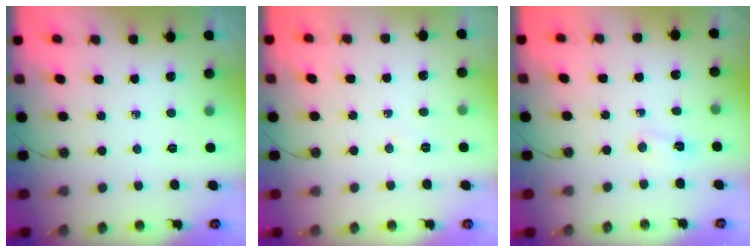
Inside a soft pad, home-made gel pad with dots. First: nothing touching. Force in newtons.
{"total": 4.7, "press": 3.3, "slide": 3.3}
{"total": 2.5, "press": 2.4, "slide": 0.6}